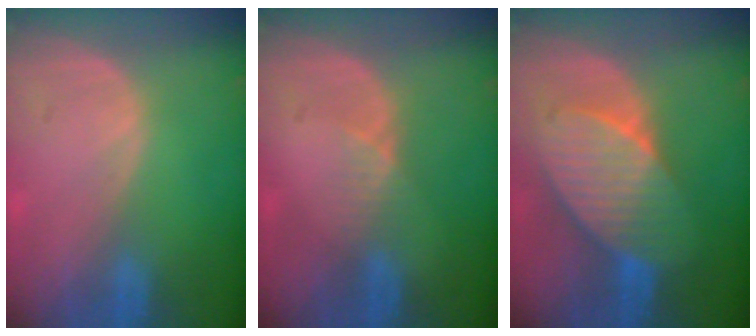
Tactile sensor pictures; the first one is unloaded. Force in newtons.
{"total": 2.3, "press": 1.8, "slide": 1.4}
{"total": 8.3, "press": 8.3, "slide": 0.3}